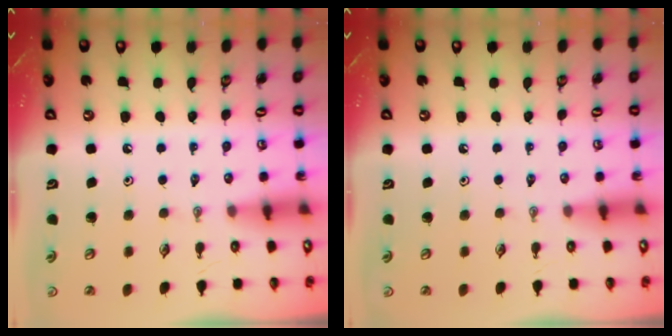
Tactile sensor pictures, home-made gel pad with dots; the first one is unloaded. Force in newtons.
{"total": 0.0}